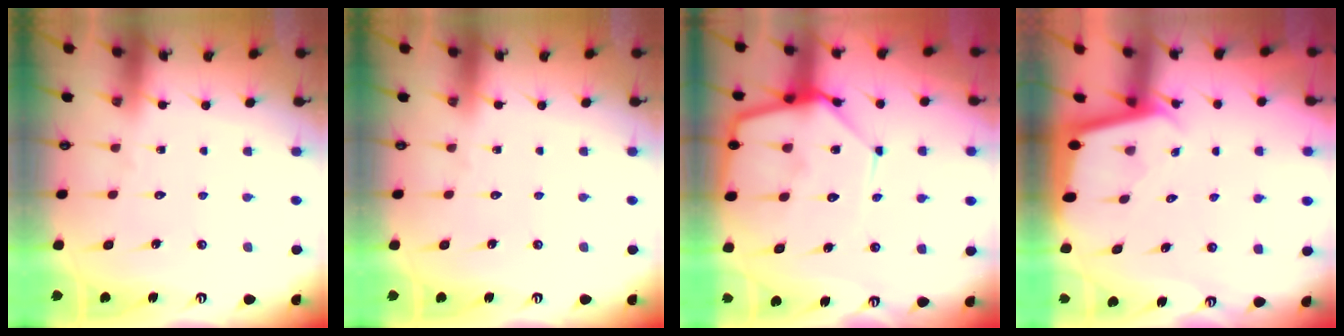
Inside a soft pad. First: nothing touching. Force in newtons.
{"total": 0.0}
{"total": 15.4, "press": 15.4, "slide": 1.4}
{"total": 1.8, "press": 1.8, "slide": 0.1}